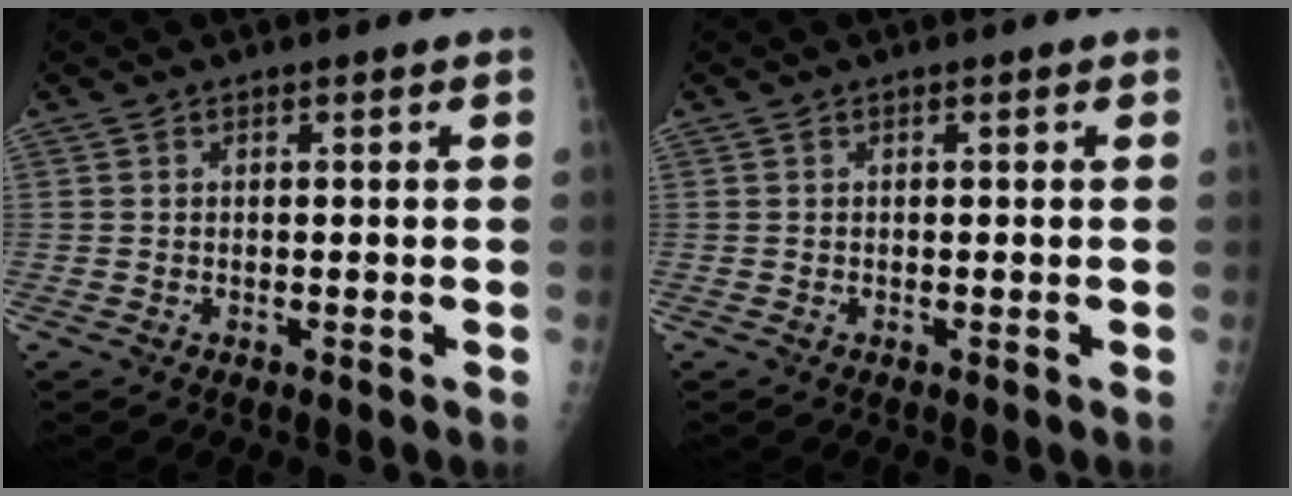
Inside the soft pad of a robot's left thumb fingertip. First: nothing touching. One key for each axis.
{"total": 0.0}